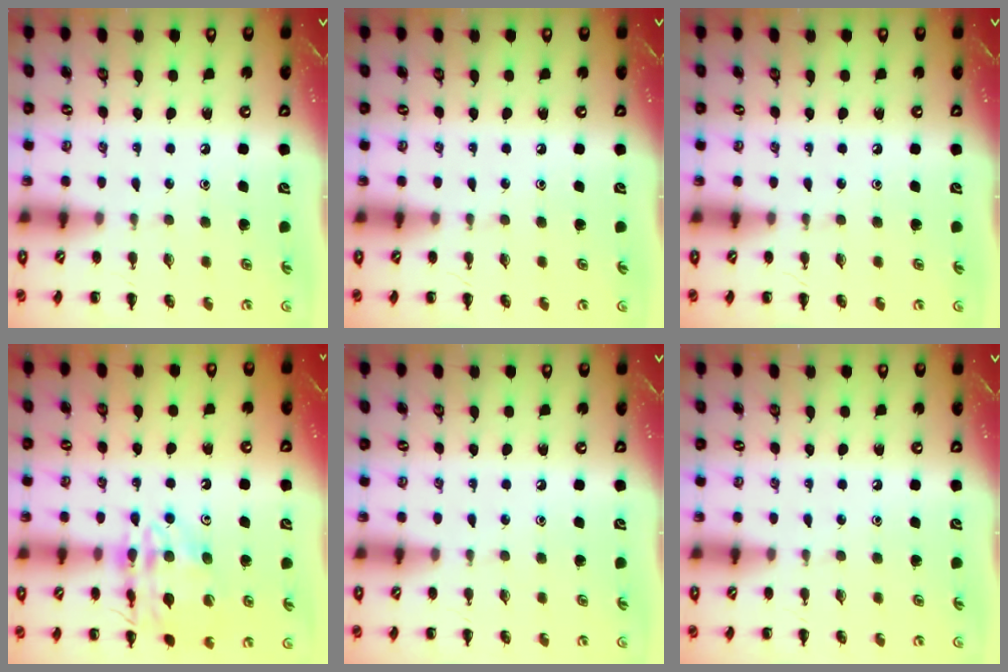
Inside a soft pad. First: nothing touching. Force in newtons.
{"total": 0.0}
{"total": 0.0}
{"total": 16.0, "press": 16.0, "slide": 1.7}
{"total": 0.0}
{"total": 0.0}